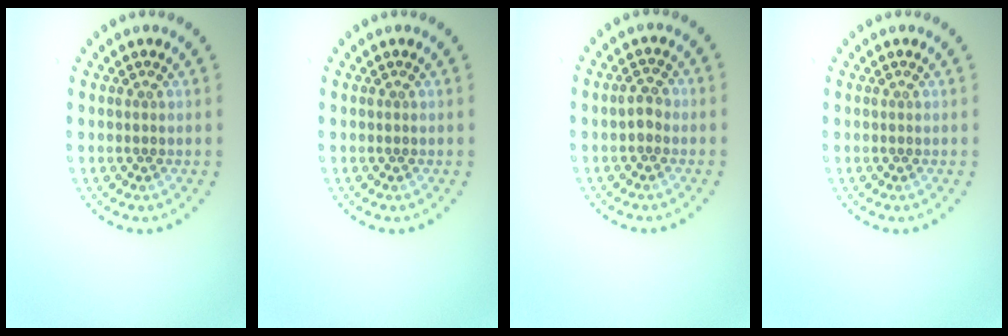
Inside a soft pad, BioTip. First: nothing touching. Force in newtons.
{"total": 0.0}
{"total": 1.4, "press": 1.4, "slide": 0.2}
{"total": 0.0}